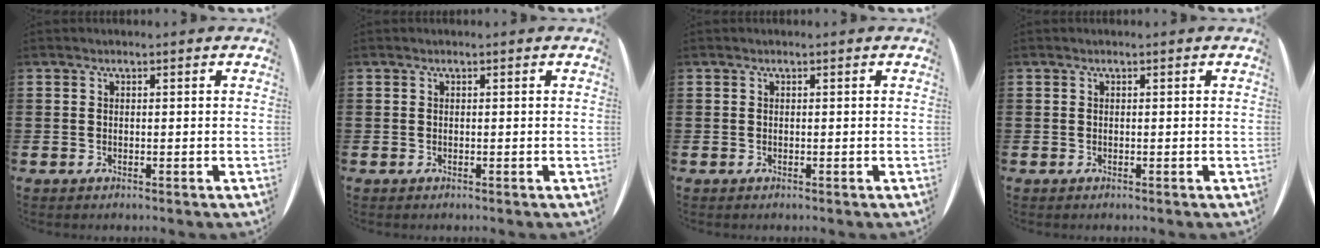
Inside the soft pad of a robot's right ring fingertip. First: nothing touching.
{"total": 0.0}
{"total": 0.0}
{"total": 0.0}